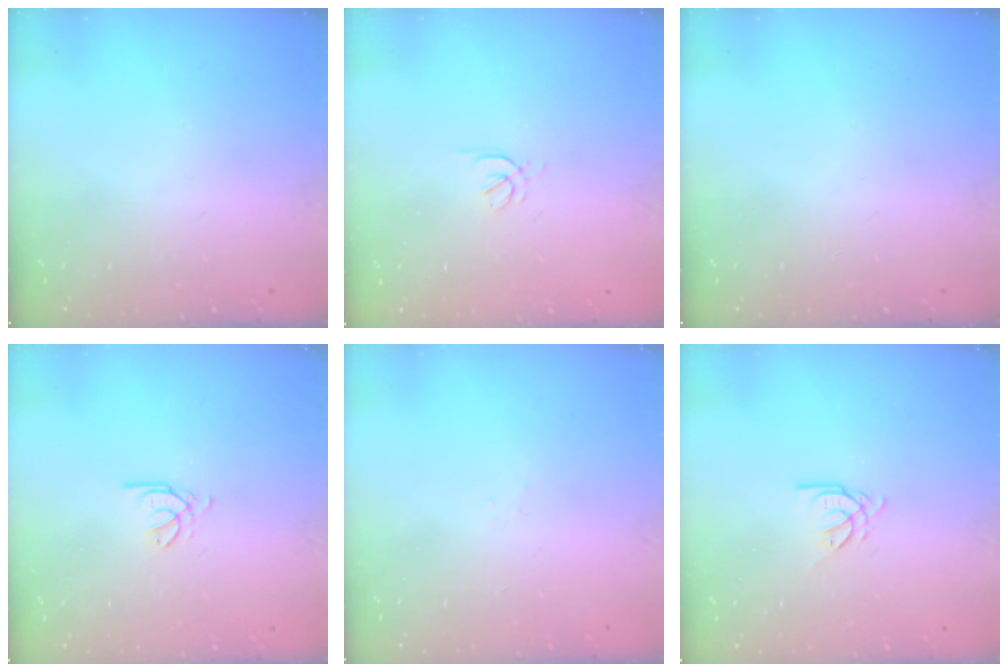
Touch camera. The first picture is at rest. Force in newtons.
{"total": 1.7, "press": 1.6, "slide": 0.5}
{"total": 0.0}
{"total": 2.6, "press": 2.6, "slide": 0.3}
{"total": 1.6, "press": 1.5, "slide": 0.4}
{"total": 3.5, "press": 3.5, "slide": 0.3}